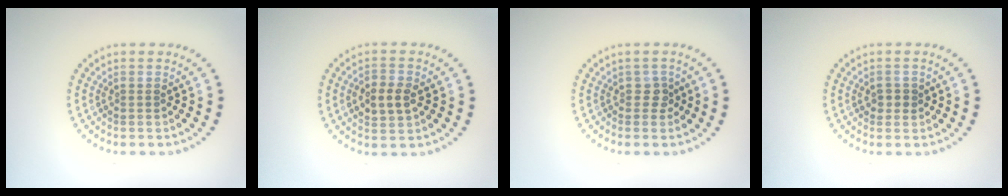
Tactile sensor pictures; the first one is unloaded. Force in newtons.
{"total": 2.8, "press": 2.8, "slide": 0.1}
{"total": 1.1, "press": 0.9, "slide": 0.6}
{"total": 1.3, "press": 1.2, "slide": 0.5}